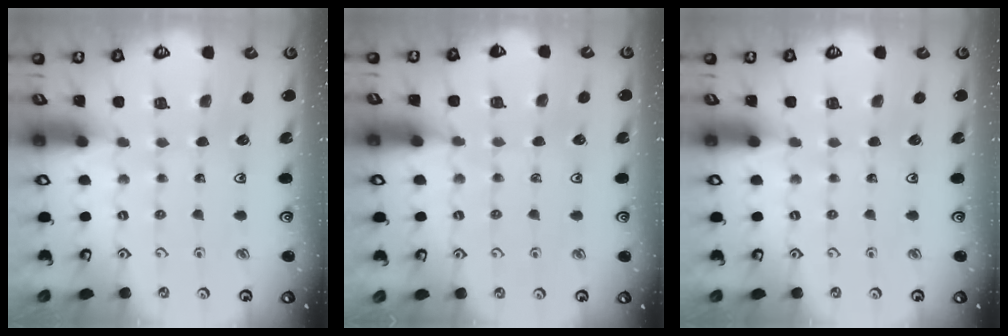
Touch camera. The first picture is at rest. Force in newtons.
{"total": 2.7, "press": 2.7, "slide": 0.4}
{"total": 0.0}